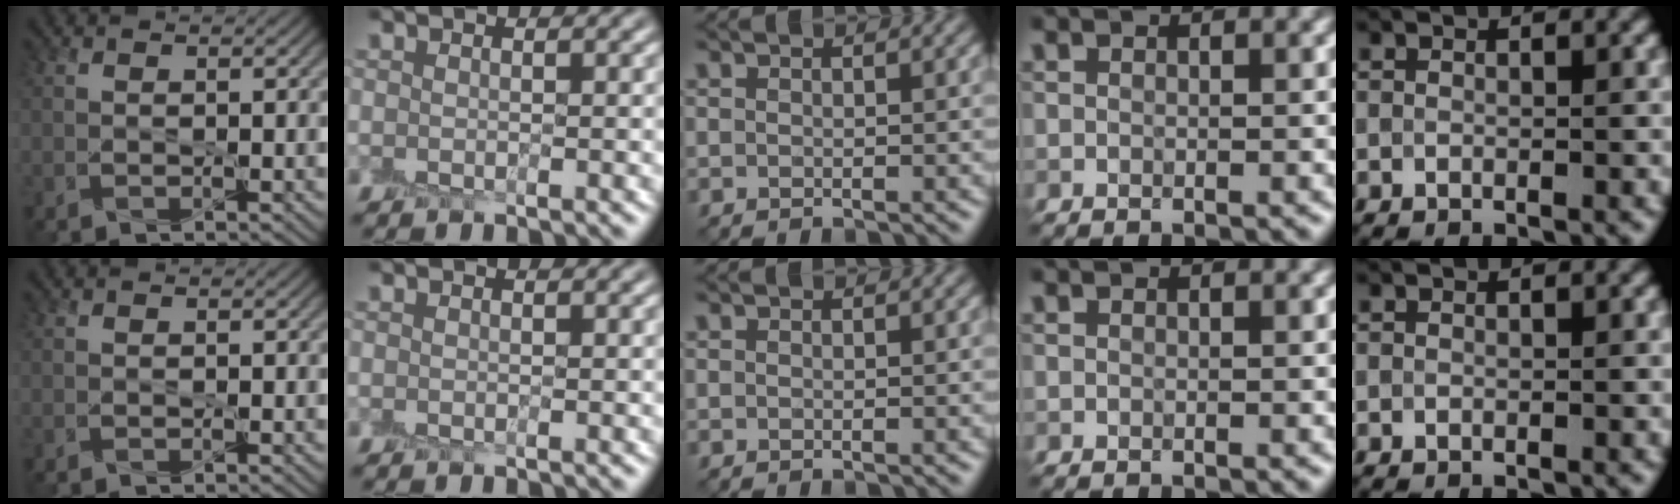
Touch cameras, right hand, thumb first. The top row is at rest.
{}